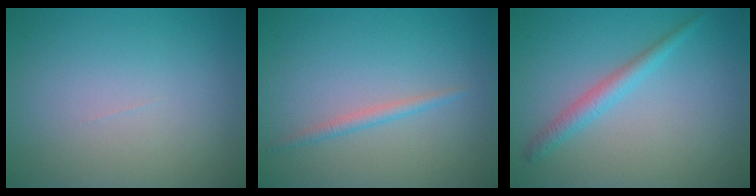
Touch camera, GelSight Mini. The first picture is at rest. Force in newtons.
{"total": 1.2, "press": 1.2, "slide": 0.0}
{"total": 2.2, "press": 2.2, "slide": 0.1}